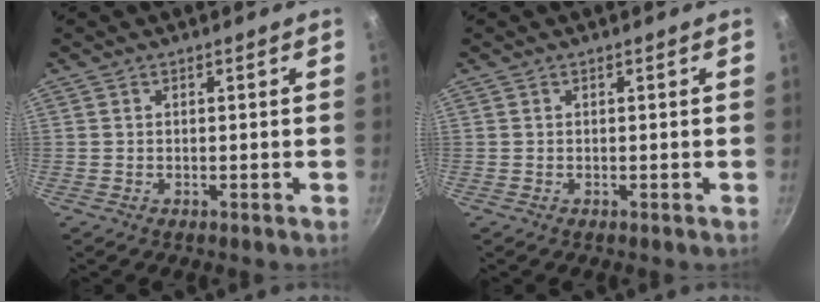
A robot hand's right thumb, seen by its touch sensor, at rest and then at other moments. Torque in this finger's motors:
{"motor_torque": [-0.10, 0.03, 0.01, 0.01, 0.00]}